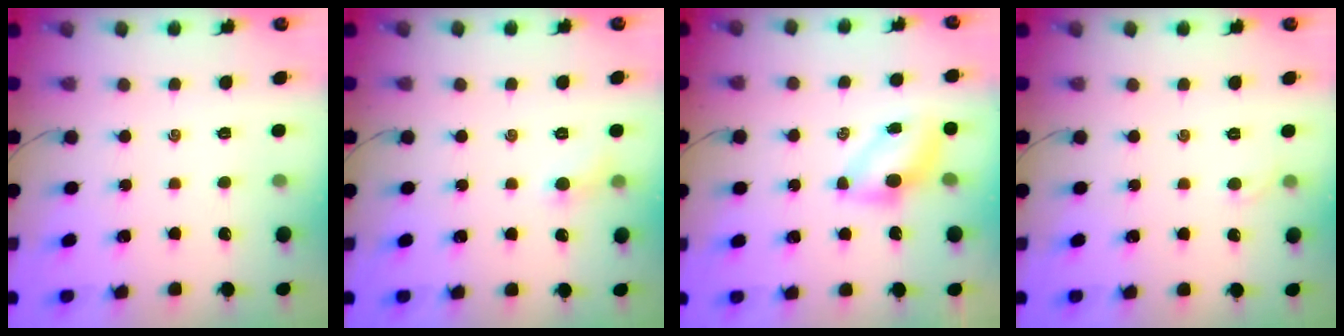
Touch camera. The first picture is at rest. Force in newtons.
{"total": 4.3, "press": 4.0, "slide": 1.4}
{"total": 5.3, "press": 5.3, "slide": 0.5}
{"total": 2.7, "press": 2.5, "slide": 0.9}